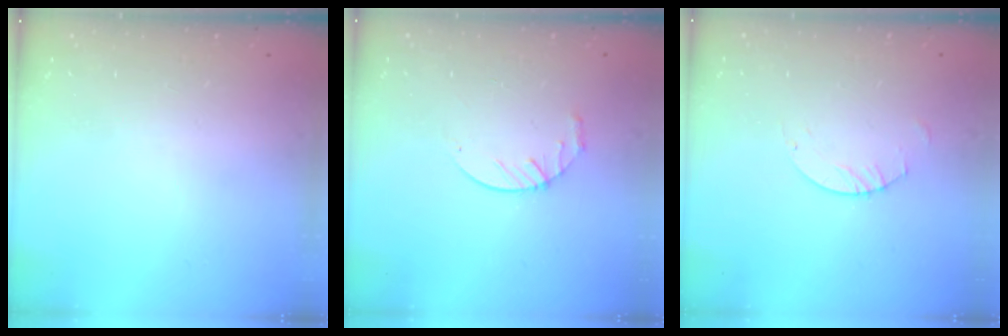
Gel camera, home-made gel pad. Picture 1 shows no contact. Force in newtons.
{"total": 3.9, "press": 3.9, "slide": 0.5}
{"total": 2.5, "press": 2.5, "slide": 0.1}